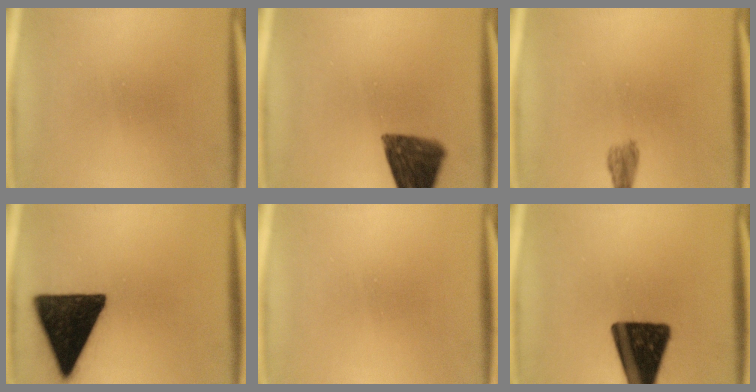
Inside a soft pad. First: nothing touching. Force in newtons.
{"total": 12.5}
{"total": 1.6}
{"total": 18.1}
{"total": 0.0}
{"total": 17.8}